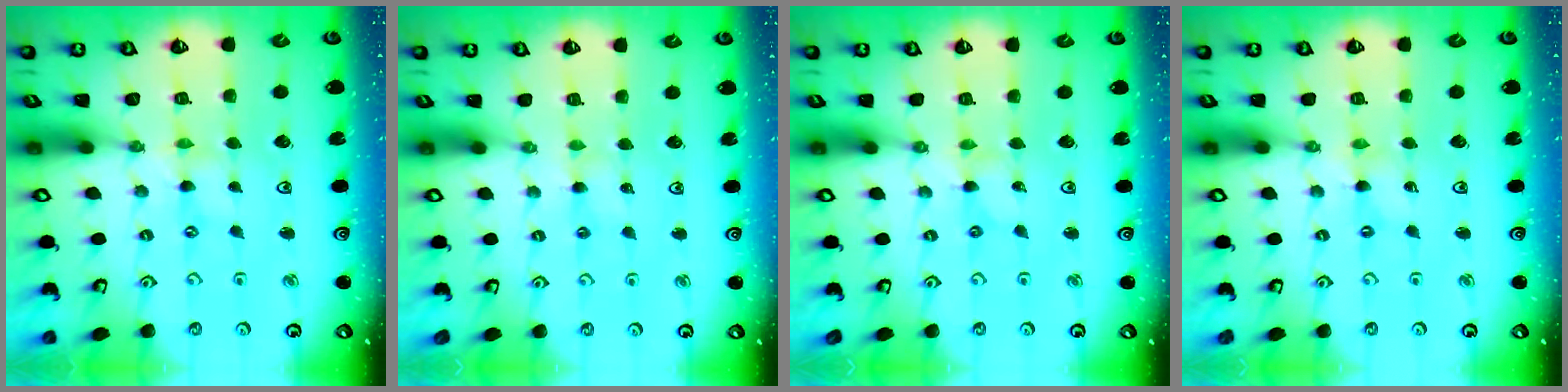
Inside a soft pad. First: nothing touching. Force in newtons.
{"total": 1.9, "press": 1.8, "slide": 0.3}
{"total": 0.0}
{"total": 0.0}